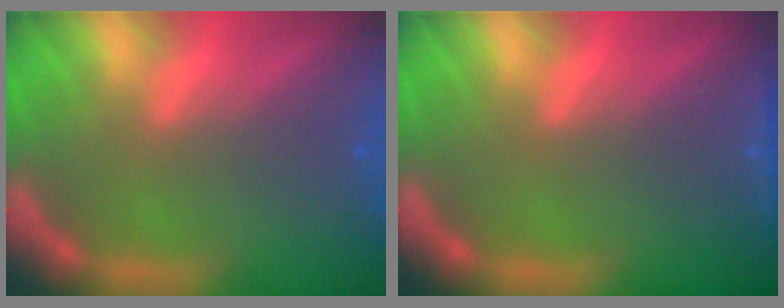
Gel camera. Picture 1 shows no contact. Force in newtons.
{"total": 0.9}